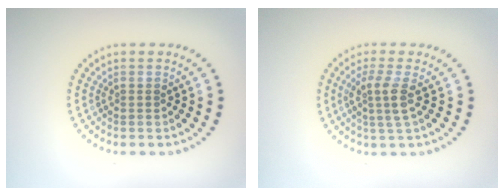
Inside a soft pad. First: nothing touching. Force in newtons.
{"total": 2.5, "press": 2.0, "slide": 1.5}